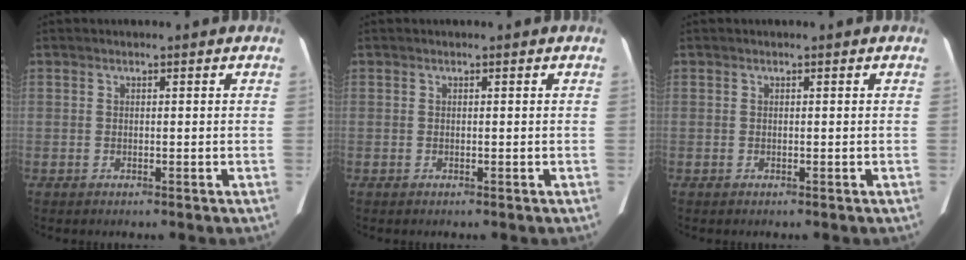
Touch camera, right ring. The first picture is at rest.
{"total": 0.0}
{"total": 0.0}